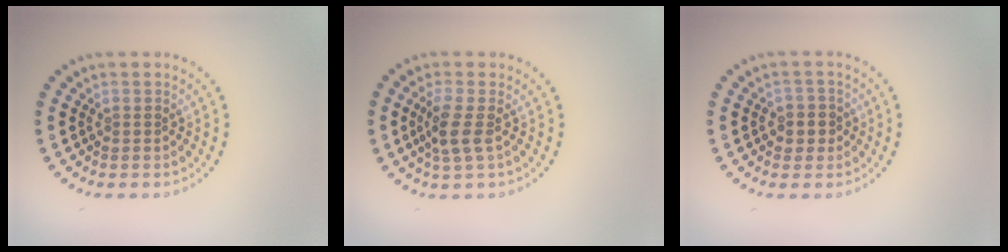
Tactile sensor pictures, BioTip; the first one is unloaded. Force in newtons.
{"total": 2.4, "press": 2.1, "slide": 1.2}
{"total": 2.0, "press": 1.8, "slide": 0.9}